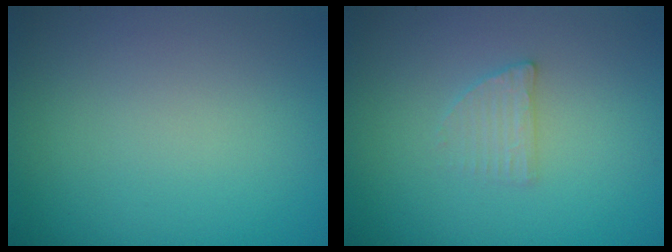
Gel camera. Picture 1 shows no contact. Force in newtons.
{"total": 1.6, "press": 1.5, "slide": 0.3}